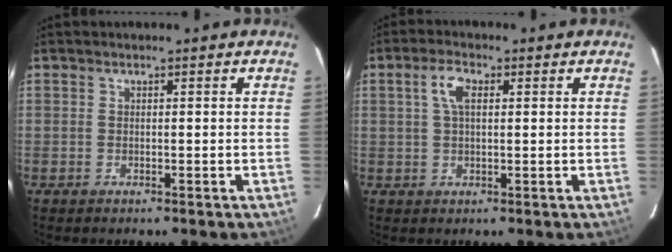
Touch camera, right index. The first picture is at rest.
{"total": 4.1, "force": [1.2, 1.8, 3.5], "torque": [-0.068, 0.010, 0.022]}